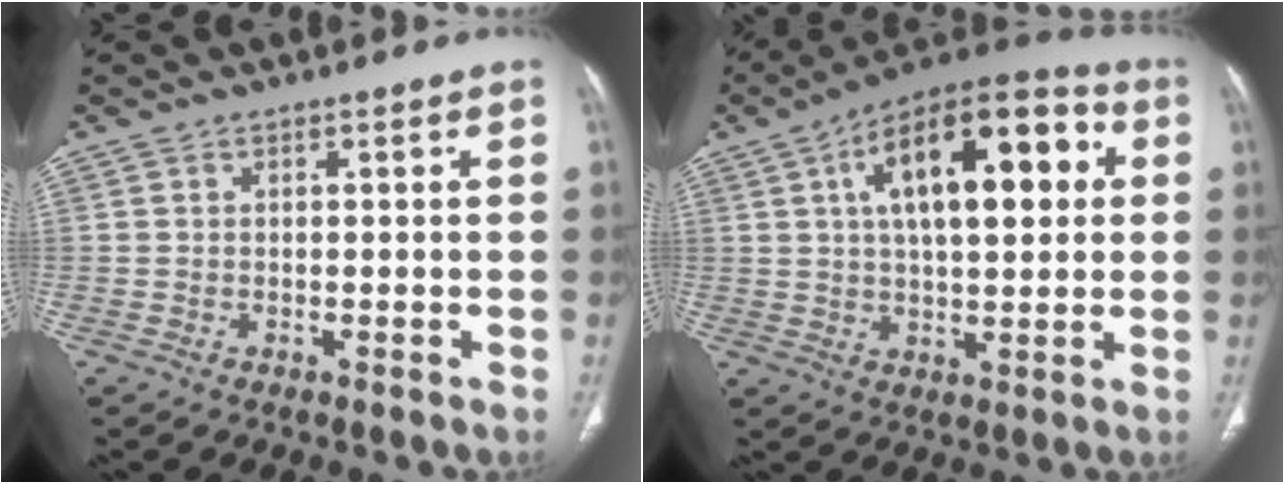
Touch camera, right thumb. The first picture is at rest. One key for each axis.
{"total": 20.6, "fx": 5.3, "fy": 9.2, "fz": 17.6, "tx": -0.247, "ty": 0.019, "tz": 0.072}